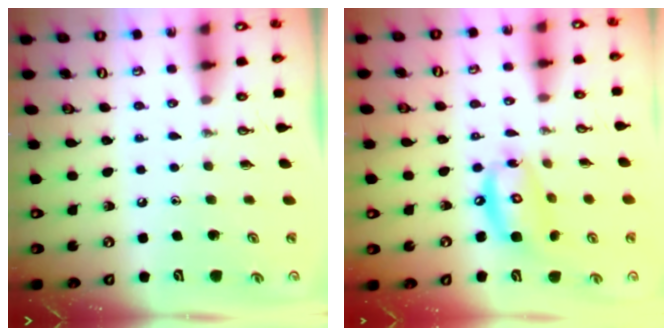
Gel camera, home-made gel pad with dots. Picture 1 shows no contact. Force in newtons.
{"total": 13.8, "press": 13.7, "slide": 1.4}